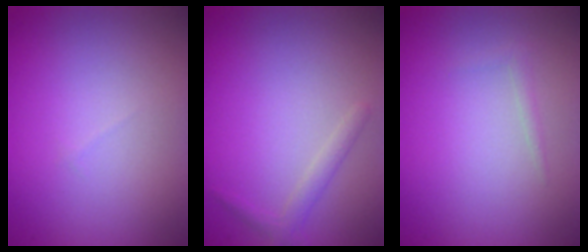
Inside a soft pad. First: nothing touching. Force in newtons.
{"total": 1.3, "press": 1.3, "slide": 0.1}
{"total": 0.6, "press": 0.6, "slide": 0.0}